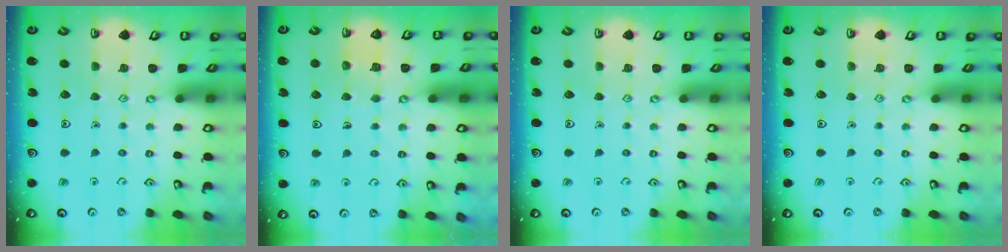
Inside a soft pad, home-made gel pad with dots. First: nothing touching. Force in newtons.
{"total": 3.9, "press": 3.9, "slide": 0.3}
{"total": 0.0}
{"total": 0.0}